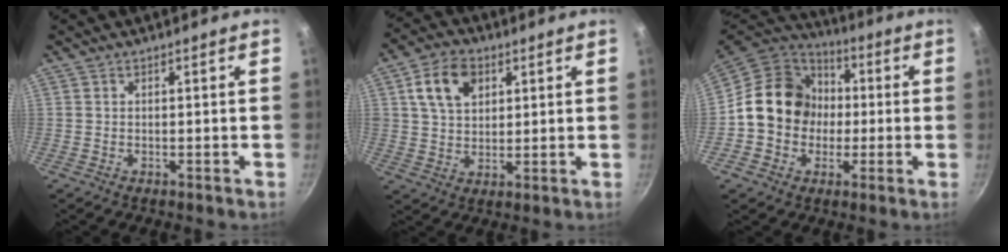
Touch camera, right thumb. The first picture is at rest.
{"total": 9.7, "force": [3.6, 6.7, 5.9], "torque": [-0.088, 0.002, 0.059]}
{"total": 16.2, "force": [0.0, 14.0, 8.2], "torque": [-0.104, 0.038, -0.011]}